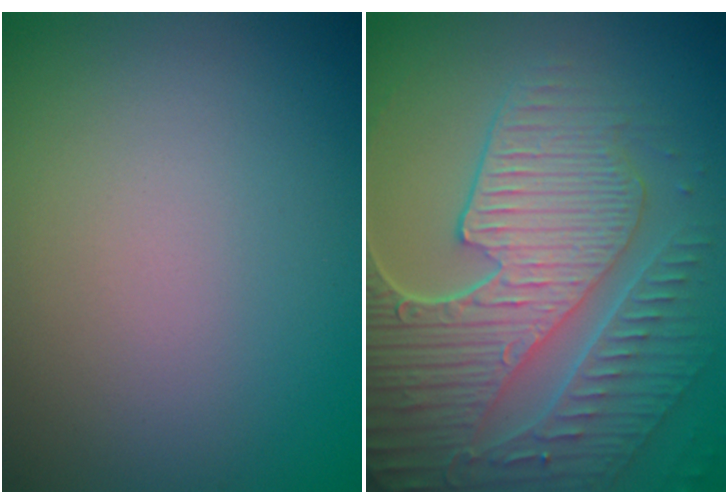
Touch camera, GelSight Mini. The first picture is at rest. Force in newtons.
{"total": 10.0, "press": 6.6, "slide": 7.5}